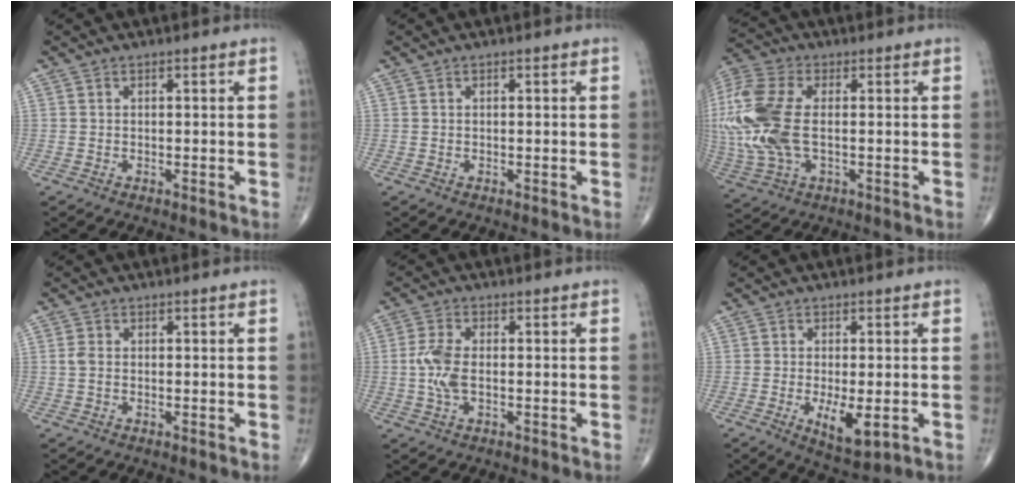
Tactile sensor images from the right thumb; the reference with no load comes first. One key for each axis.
{"total": 0.0}
{"total": 19.2, "fx": 0.4, "fy": 10.7, "fz": 15.9, "tx": -0.409, "ty": 0.001, "tz": 0.012}
{"total": 1.7, "fx": 0.0, "fy": 1.1, "fz": 1.3, "tx": -0.033, "ty": 0.002, "tz": -0.001}
{"total": 5.6, "fx": -0.4, "fy": 2.7, "fz": 4.9, "tx": -0.121, "ty": 0.004, "tz": -0.009}
{"total": 6.9, "fx": -1.7, "fy": 2.6, "fz": 6.1, "tx": -0.102, "ty": -0.017, "tz": -0.020}